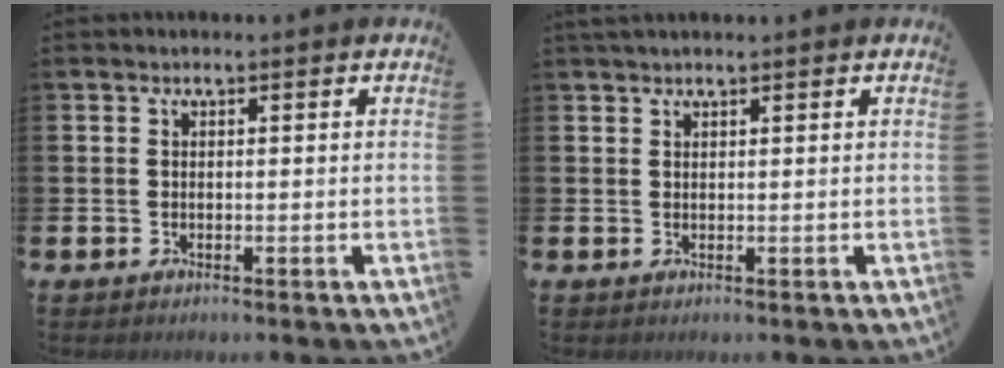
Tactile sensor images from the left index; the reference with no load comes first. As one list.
[{"total": 1.1, "force": [1.0, 0.1, 0.4], "torque": [-0.004, 0.000, 0.018]}]